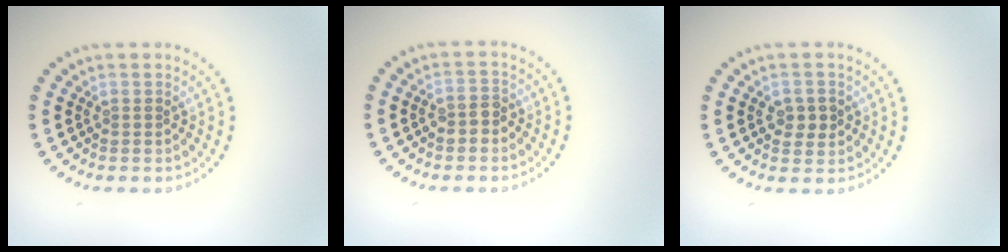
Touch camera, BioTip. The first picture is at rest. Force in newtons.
{"total": 1.6, "press": 1.5, "slide": 0.5}
{"total": 2.2, "press": 2.2, "slide": 0.2}